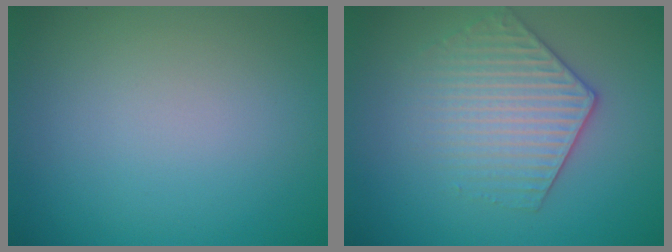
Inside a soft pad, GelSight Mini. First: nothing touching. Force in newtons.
{"total": 3.7, "press": 3.5, "slide": 1.3}